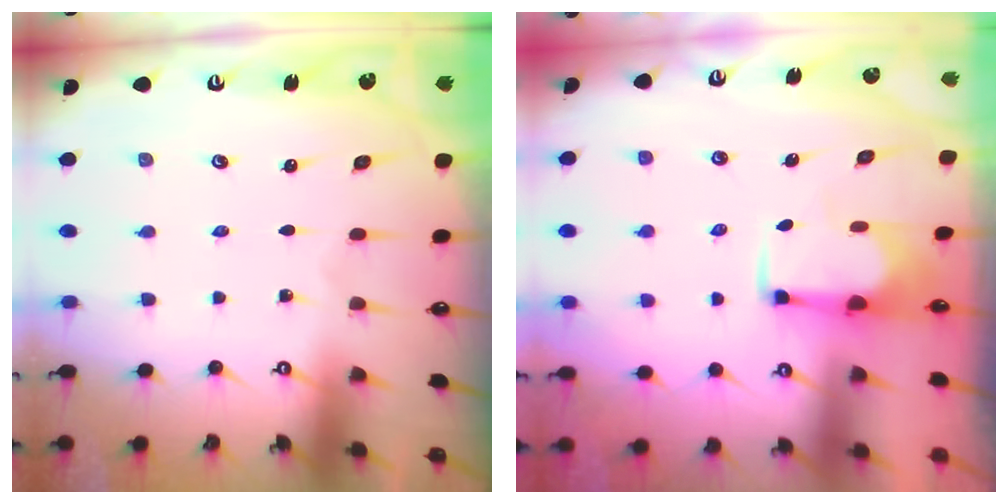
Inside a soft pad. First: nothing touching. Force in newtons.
{"total": 1.7, "press": 1.6, "slide": 0.6}